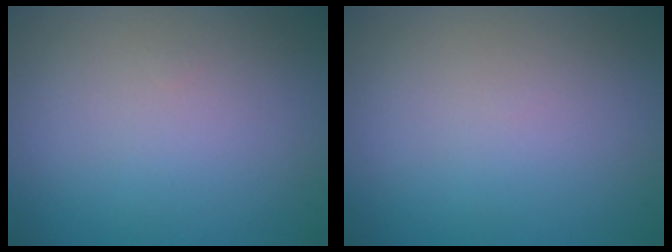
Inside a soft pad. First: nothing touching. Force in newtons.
{"total": 0.0}